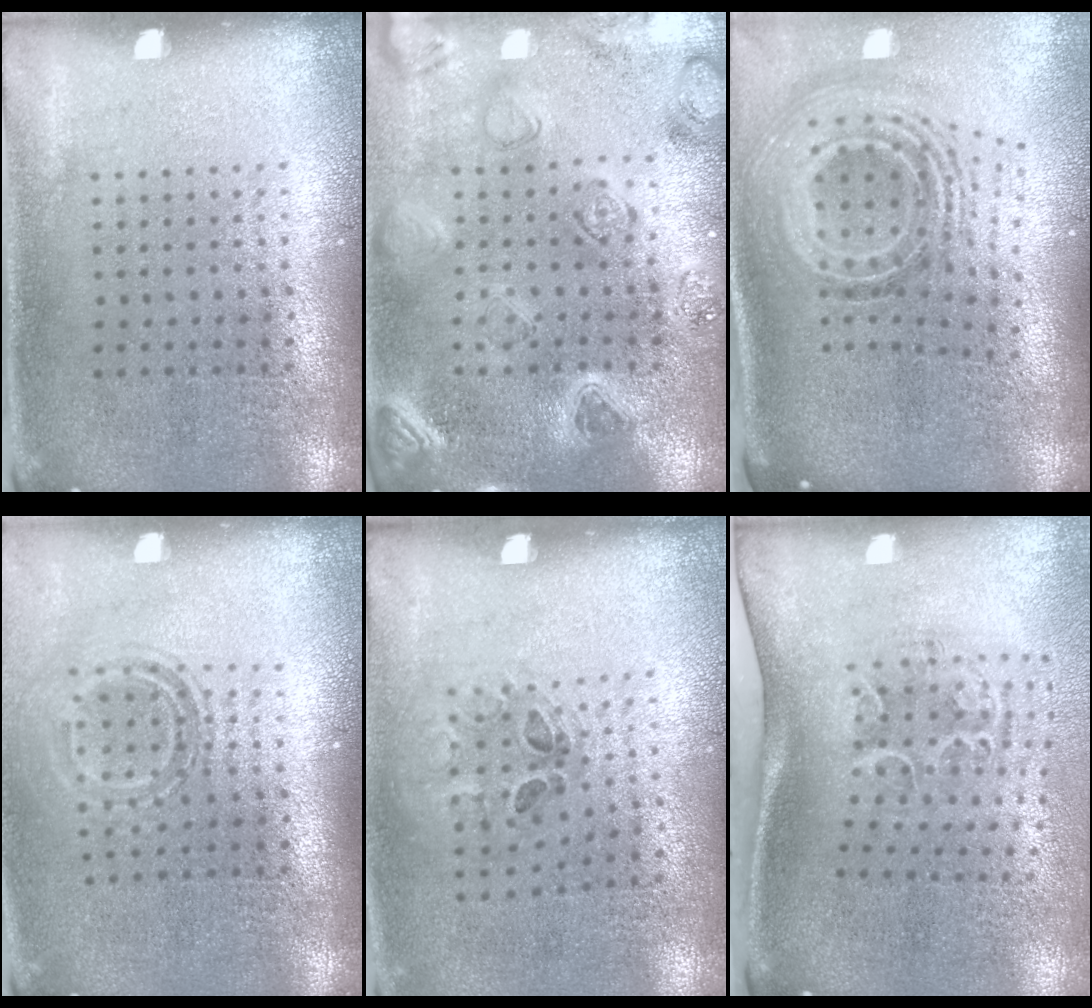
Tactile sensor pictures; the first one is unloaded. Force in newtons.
{"total": 2.2, "press": 2.2, "slide": 0.2}
{"total": 2.2, "press": 1.6, "slide": 1.6}
{"total": 1.5, "press": 1.0, "slide": 1.1}
{"total": 1.2, "press": 0.7, "slide": 1.0}
{"total": 1.6, "press": 1.3, "slide": 1.0}